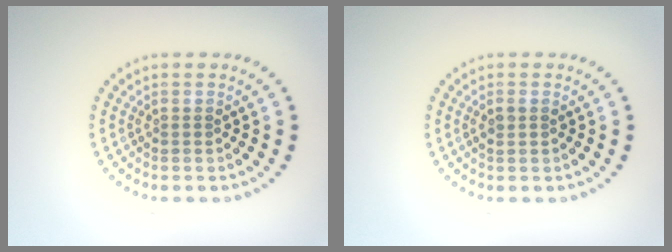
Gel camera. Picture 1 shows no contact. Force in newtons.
{"total": 1.0, "press": 0.9, "slide": 0.3}